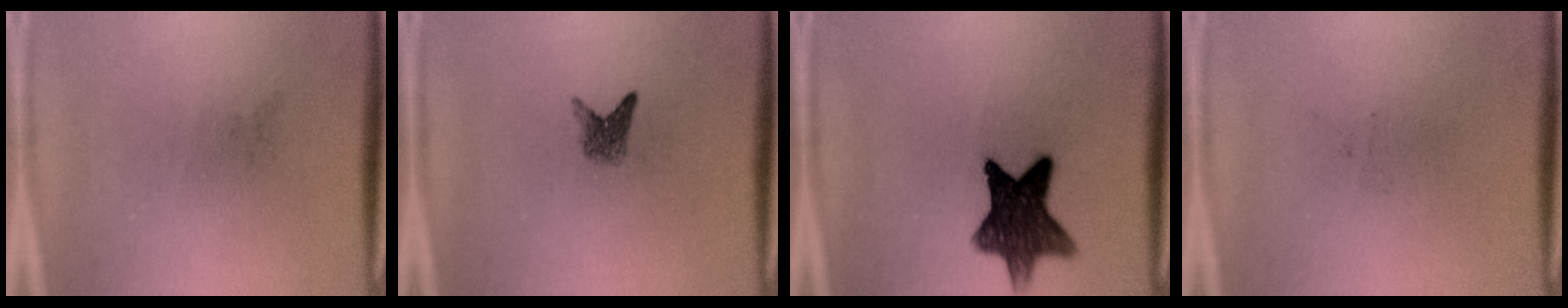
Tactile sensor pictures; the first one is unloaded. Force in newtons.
{"total": 1.8}
{"total": 10.4}
{"total": 0.0}